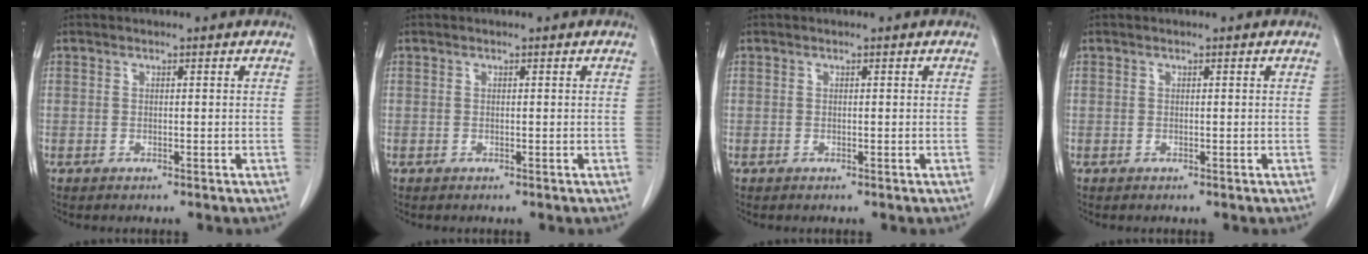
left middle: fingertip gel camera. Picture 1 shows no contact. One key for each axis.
{"total": 0.0}
{"total": 0.0}
{"total": 0.0}